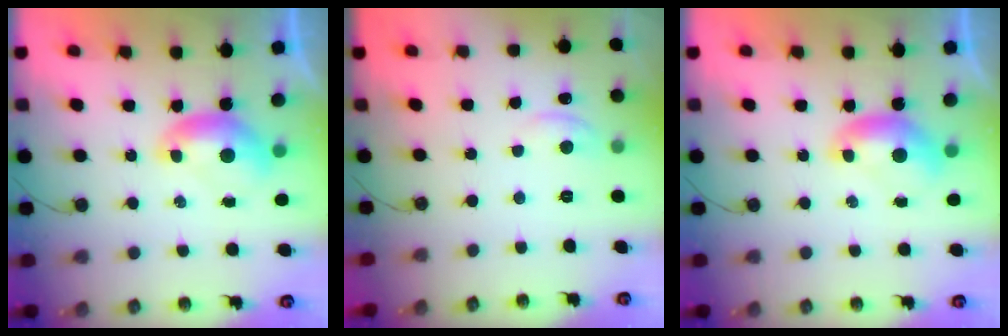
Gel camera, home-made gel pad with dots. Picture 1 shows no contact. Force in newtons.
{"total": 0.6, "press": 0.0, "slide": 0.6}
{"total": 0.0}